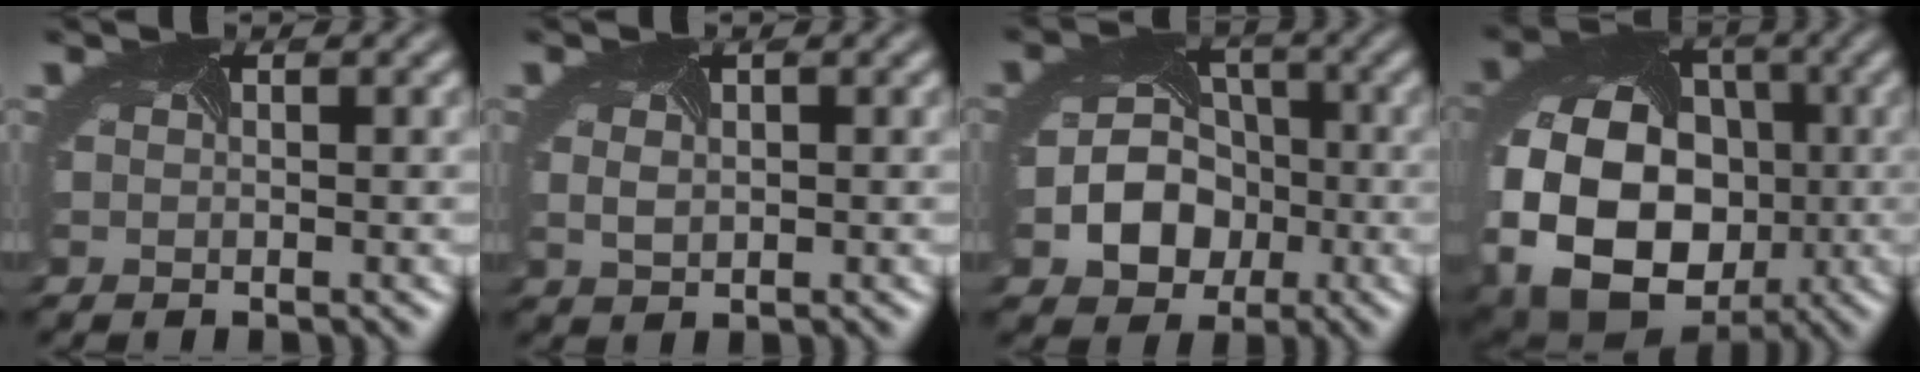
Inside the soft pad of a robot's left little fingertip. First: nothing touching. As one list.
[{"total": 1.5, "force": [0.2, 1.0, 1.1], "torque": [-0.025, 0.000, 0.015]}, {"total": 5.5, "force": [-2.0, 4.4, 2.6], "torque": [-0.055, -0.019, -0.024]}, {"total": 15.0, "force": [-3.2, 11.3, 9.4], "torque": [-0.181, -0.033, -0.033]}]